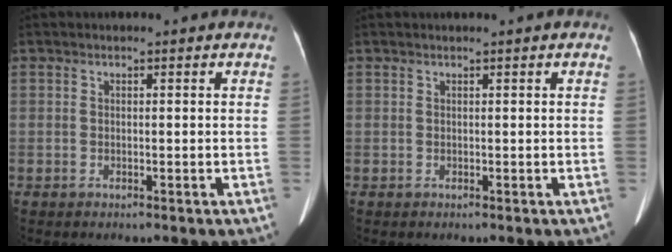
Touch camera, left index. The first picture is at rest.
{"total": 0.0}